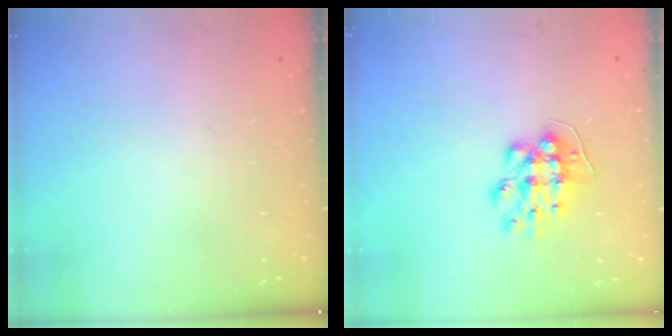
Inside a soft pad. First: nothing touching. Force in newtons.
{"total": 8.8, "press": 8.8, "slide": 0.4}